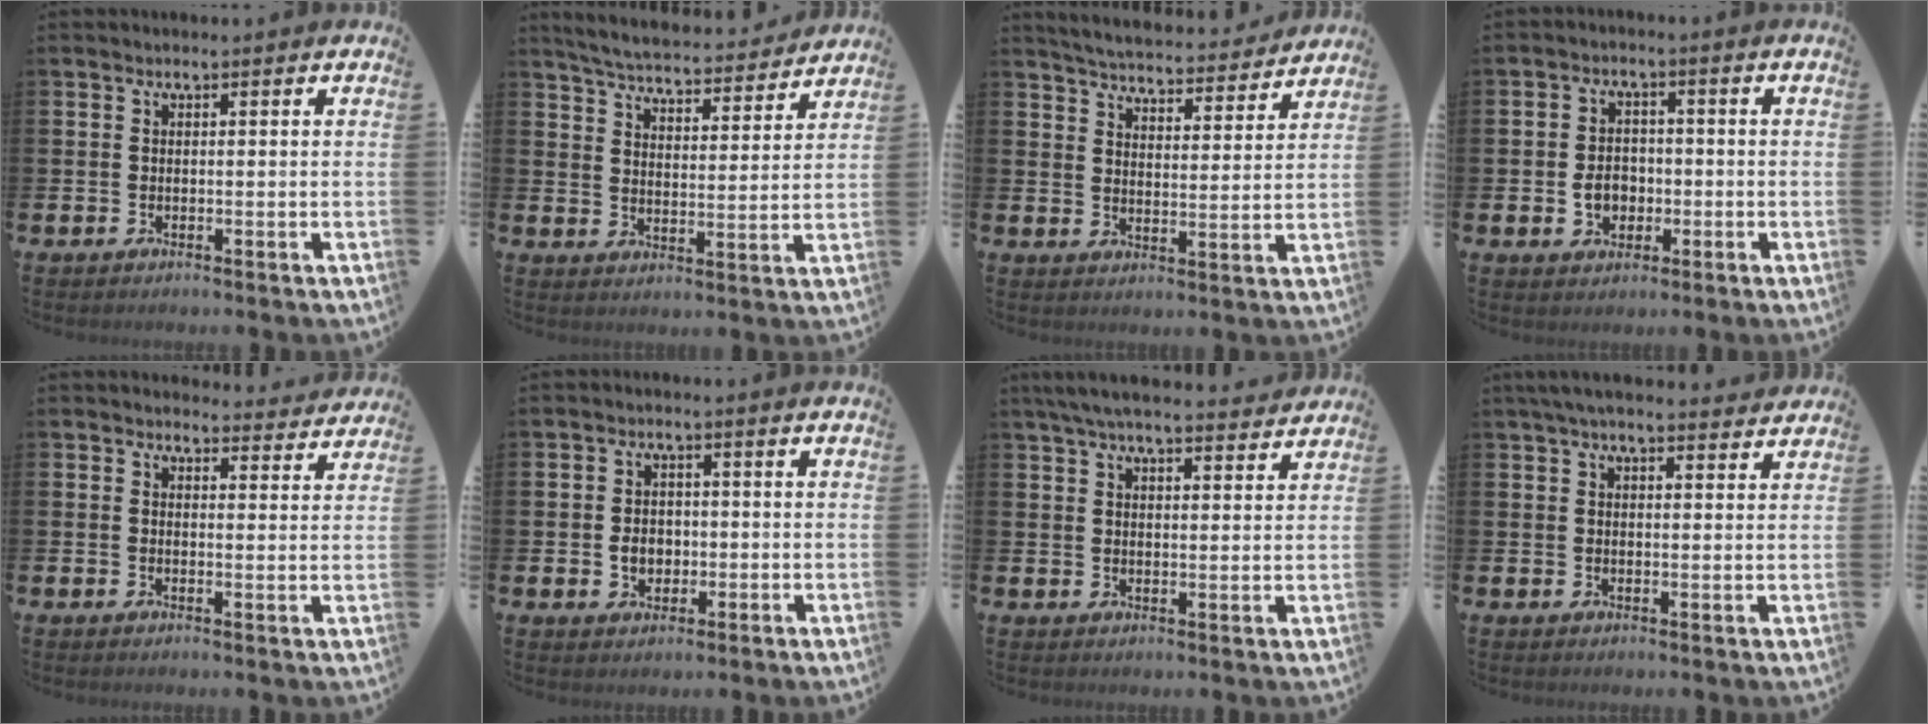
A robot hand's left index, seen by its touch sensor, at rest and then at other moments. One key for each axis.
{"total": 5.4, "fx": 5.3, "fy": 0.5, "fz": 1.0, "tx": -0.044, "ty": -0.039, "tz": 0.091}
{"total": 5.2, "fx": 5.1, "fy": 0.4, "fz": 0.6, "tx": -0.037, "ty": -0.038, "tz": 0.087}
{"total": 4.1, "fx": -0.9, "fy": 3.3, "fz": 2.3, "tx": -0.027, "ty": -0.002, "tz": -0.026}
{"total": 2.9, "fx": 2.8, "fy": 0.8, "fz": 0.0, "tx": 0.004, "ty": -0.016, "tz": 0.048}
{"total": 3.3, "fx": -0.5, "fy": 2.6, "fz": 2.0, "tx": -0.021, "ty": -0.002, "tz": -0.017}
{"total": 5.9, "fx": 5.4, "fy": 0.8, "fz": 2.1, "tx": -0.053, "ty": -0.018, "tz": 0.100}
{"total": 3.9, "fx": 3.5, "fy": 0.7, "fz": 1.6, "tx": -0.038, "ty": -0.006, "tz": 0.065}